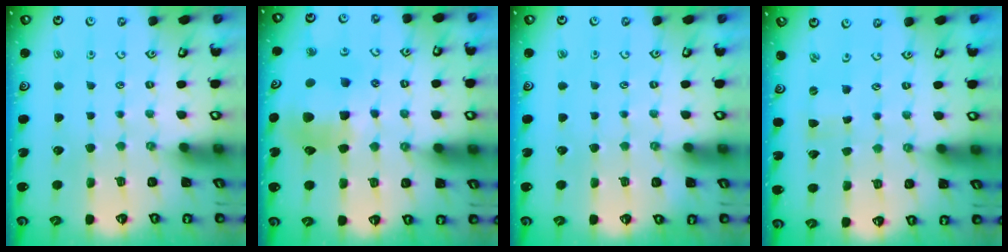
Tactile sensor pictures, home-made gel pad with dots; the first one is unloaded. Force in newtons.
{"total": 11.8, "press": 11.6, "slide": 1.8}
{"total": 0.0}
{"total": 0.0}